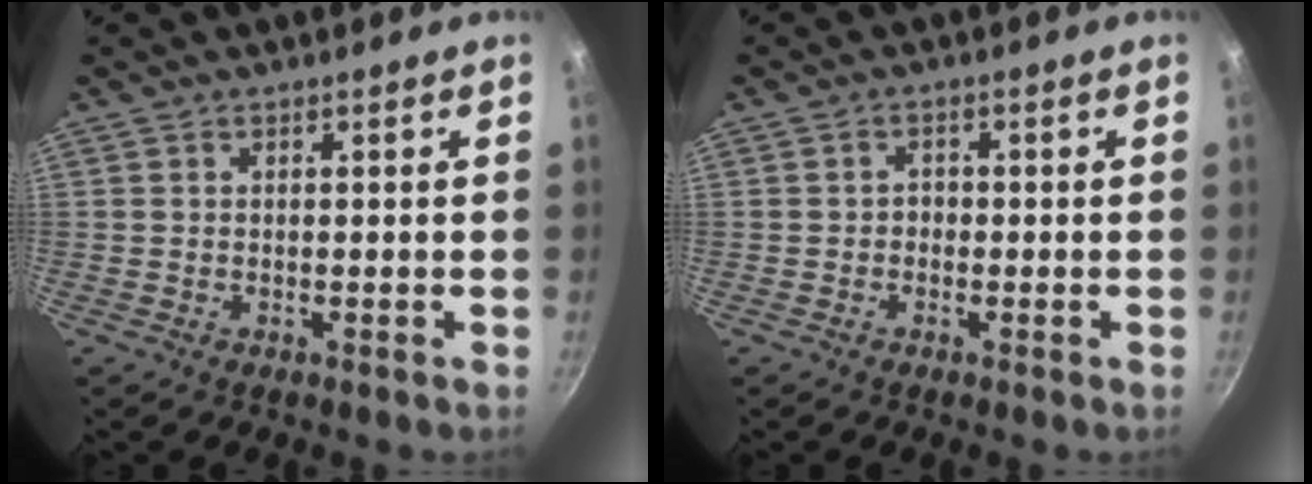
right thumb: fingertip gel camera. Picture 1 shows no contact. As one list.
[{"total": 1.5, "force": [-0.5, 1.2, 0.7], "torque": [-0.006, 0.006, -0.010]}]